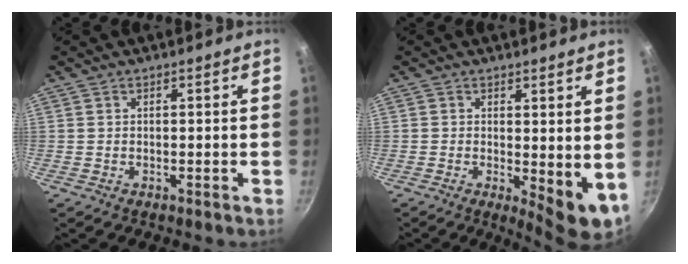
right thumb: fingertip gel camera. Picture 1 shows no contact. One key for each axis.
{"total": 7.1, "fx": 0.3, "fy": 2.8, "fz": 6.5, "tx": -0.082, "ty": -0.016, "tz": 0.009}